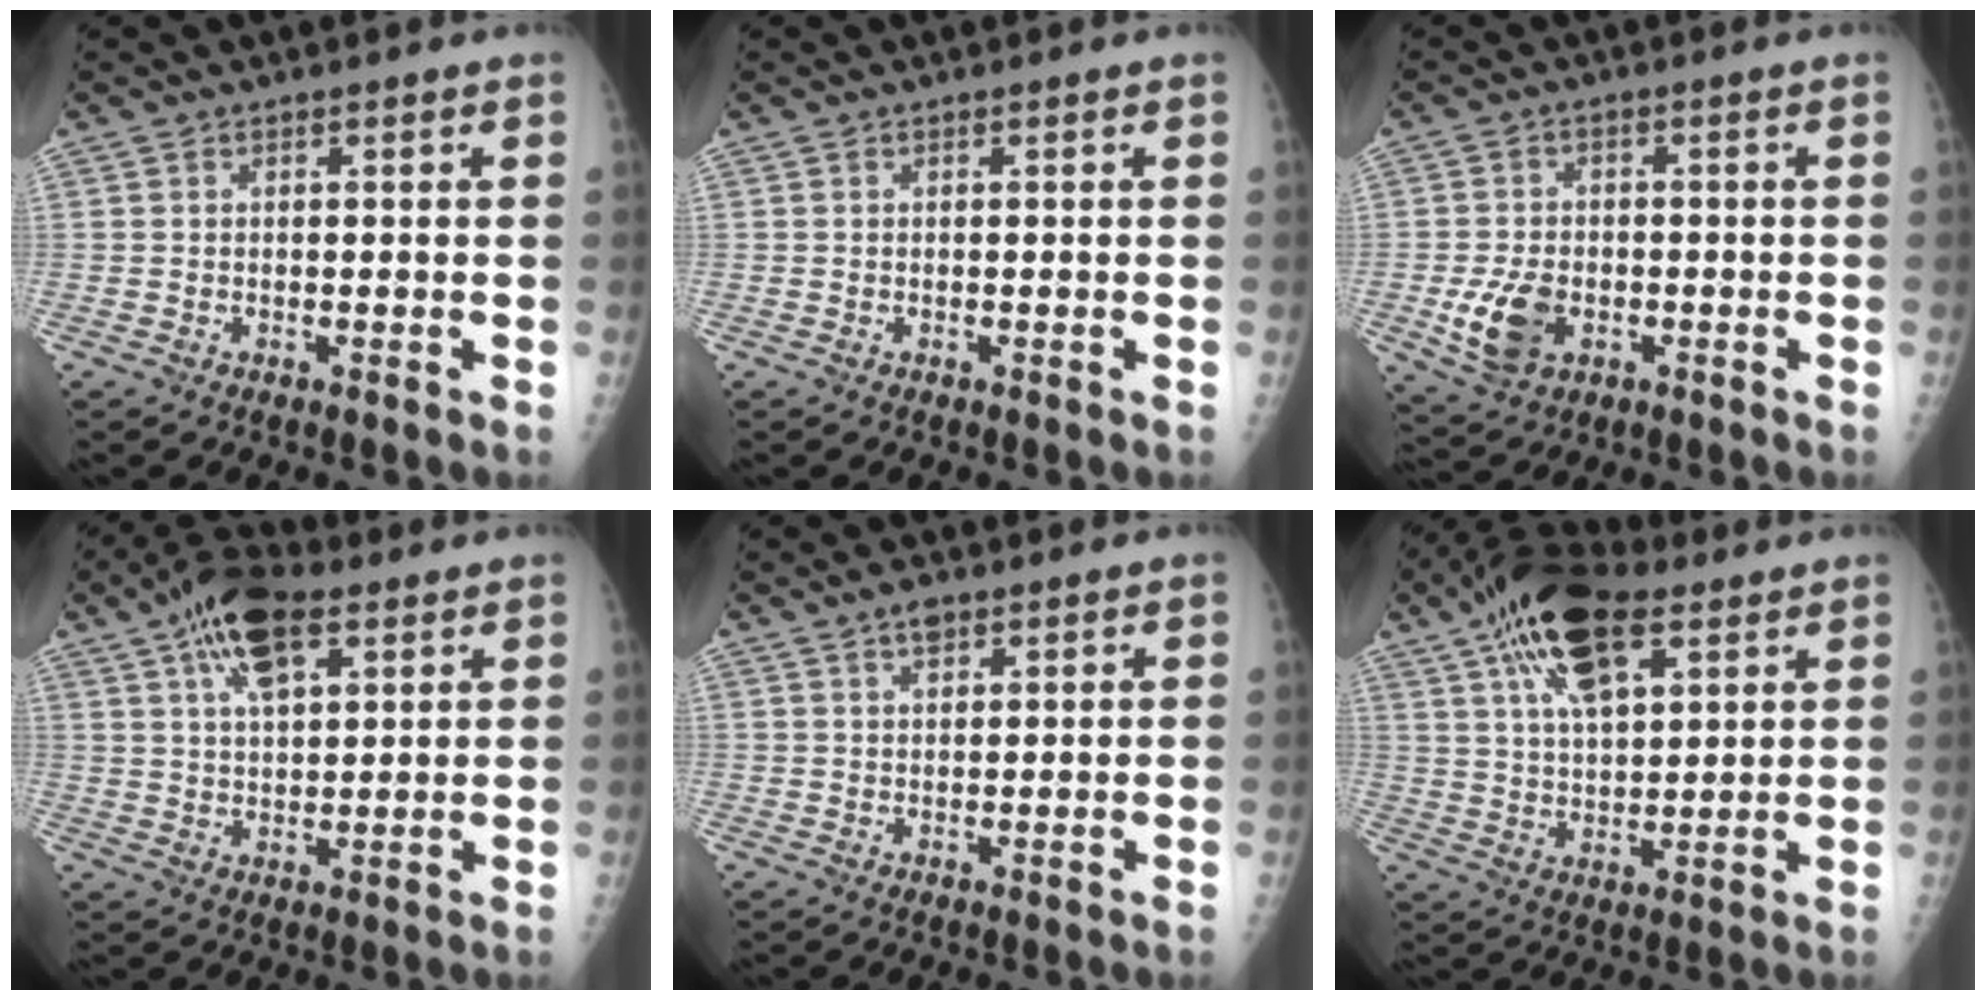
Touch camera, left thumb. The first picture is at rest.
{"total": 0.0}
{"total": 7.6, "force": [-2.1, 5.2, 5.0], "torque": [-0.082, 0.004, -0.031]}
{"total": 11.7, "force": [6.0, 5.3, 8.4], "torque": [-0.129, -0.004, 0.102]}
{"total": 2.5, "force": [1.8, 1.2, 1.3], "torque": [-0.014, -0.007, 0.029]}
{"total": 16.1, "force": [8.5, 7.2, 11.6], "torque": [-0.181, -0.009, 0.146]}